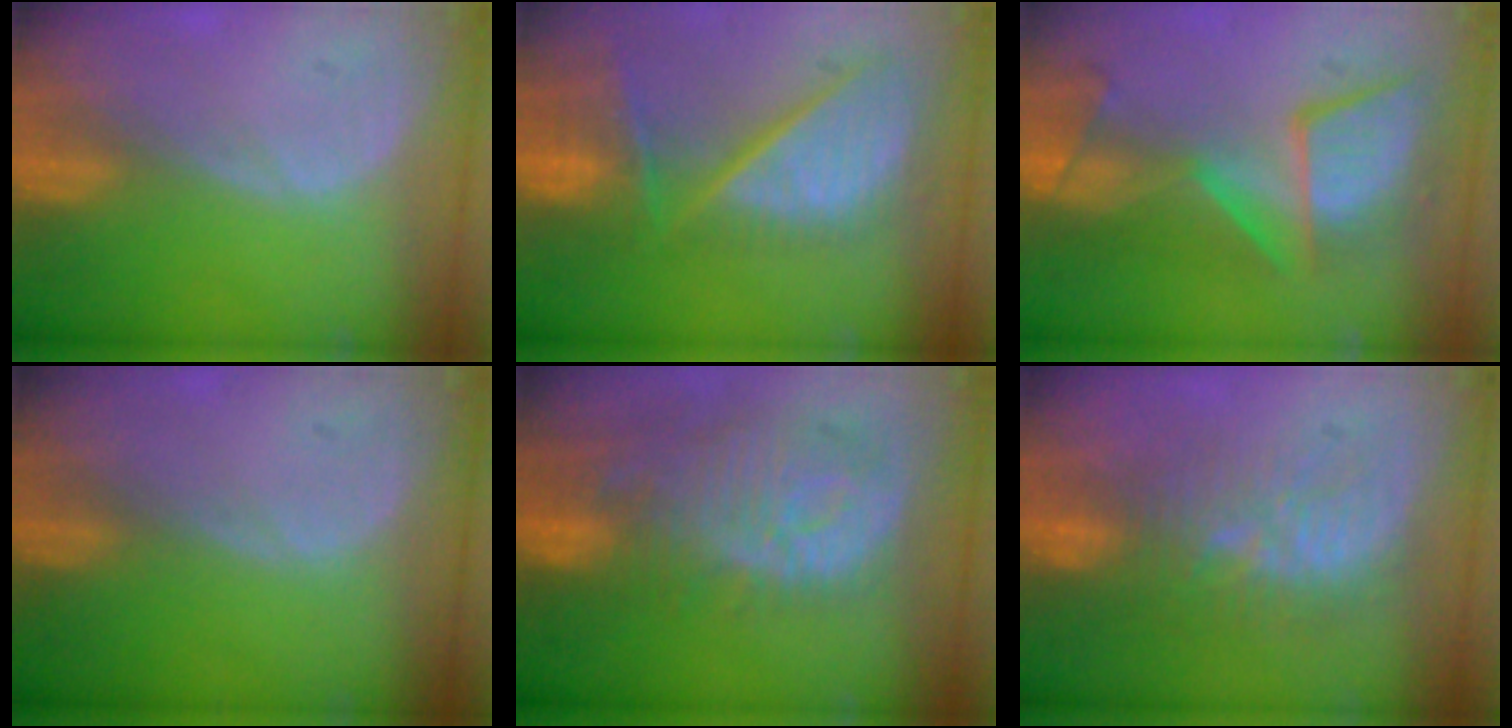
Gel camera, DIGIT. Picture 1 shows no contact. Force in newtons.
{"total": 12.7, "press": 10.5, "slide": 7.1}
{"total": 11.0, "press": 10.3, "slide": 3.8}
{"total": 0.0}
{"total": 12.1, "press": 10.9, "slide": 5.2}
{"total": 9.3, "press": 8.9, "slide": 2.5}